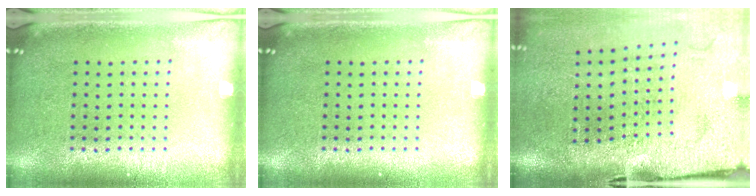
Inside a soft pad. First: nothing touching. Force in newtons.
{"total": 0.0}
{"total": 4.4, "press": 3.4, "slide": 2.7}